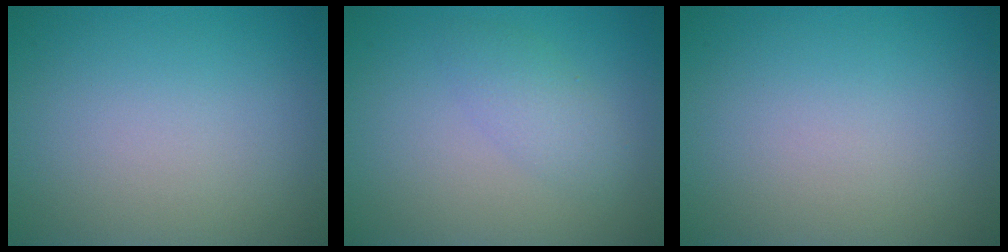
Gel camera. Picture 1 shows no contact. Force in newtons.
{"total": 2.2, "press": 2.2, "slide": 0.1}
{"total": 0.0}